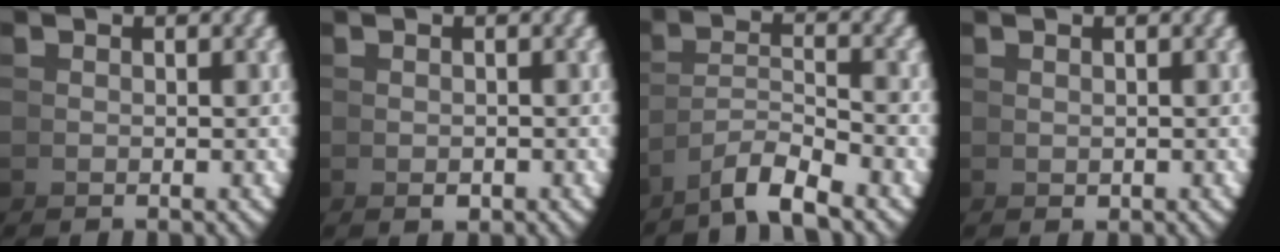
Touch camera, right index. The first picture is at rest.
{"total": 0.5, "force": [-0.4, 0.2, 0.3], "torque": [0.001, -0.007, -0.001]}
{"total": 3.9, "force": [-2.7, 1.4, 2.5], "torque": [-0.035, 0.000, -0.047]}
{"total": 0.0}